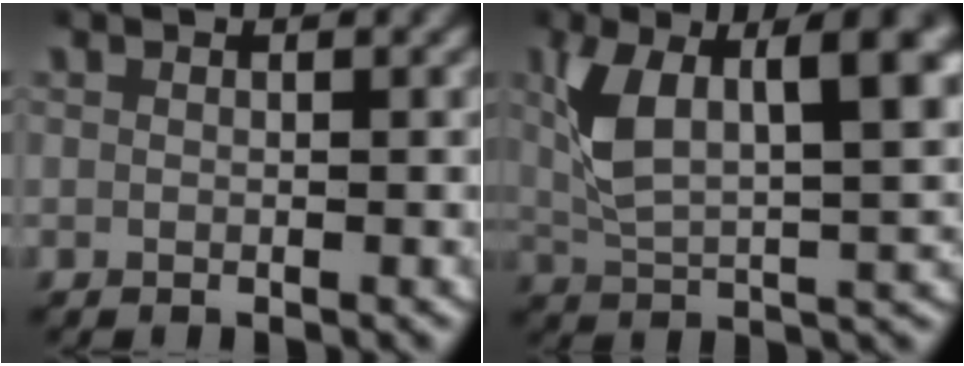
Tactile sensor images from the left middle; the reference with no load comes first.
{"total": 9.3, "force": [2.4, 4.2, 7.9], "torque": [-0.137, 0.003, 0.044]}